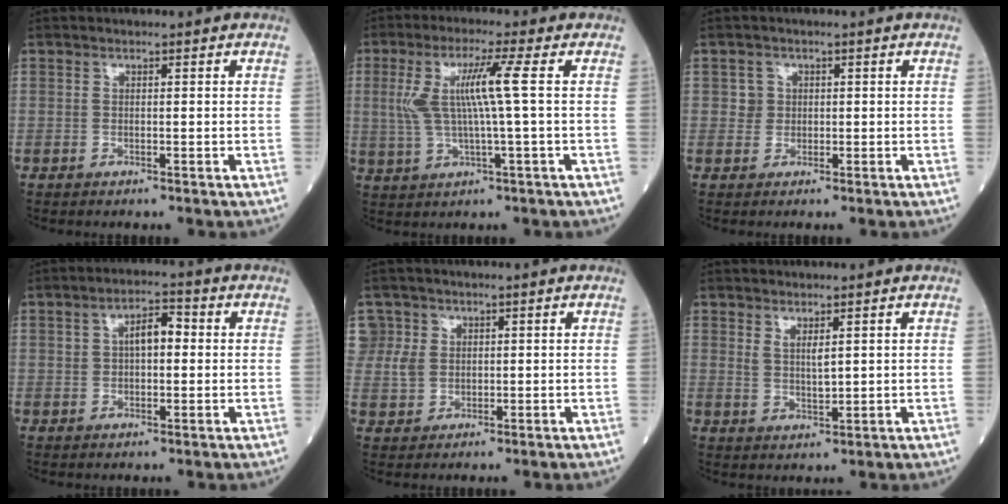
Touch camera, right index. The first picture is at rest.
{"total": 7.8, "force": [1.2, -0.6, 7.6], "torque": [-0.167, 0.008, 0.029]}
{"total": 1.5, "force": [0.1, 1.5, -0.1], "torque": [0.011, 0.004, -0.003]}
{"total": 5.1, "force": [0.9, 2.4, 4.4], "torque": [-0.074, 0.019, 0.014]}
{"total": 4.7, "force": [1.6, 4.4, 0.2], "torque": [0.004, 0.015, 0.036]}
{"total": 2.6, "force": [1.4, 0.6, 2.1], "torque": [-0.042, -0.010, 0.032]}